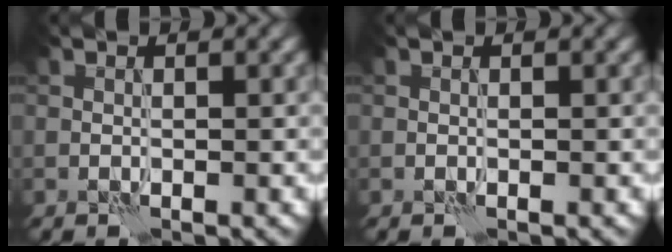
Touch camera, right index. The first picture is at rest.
{"total": 0.0}